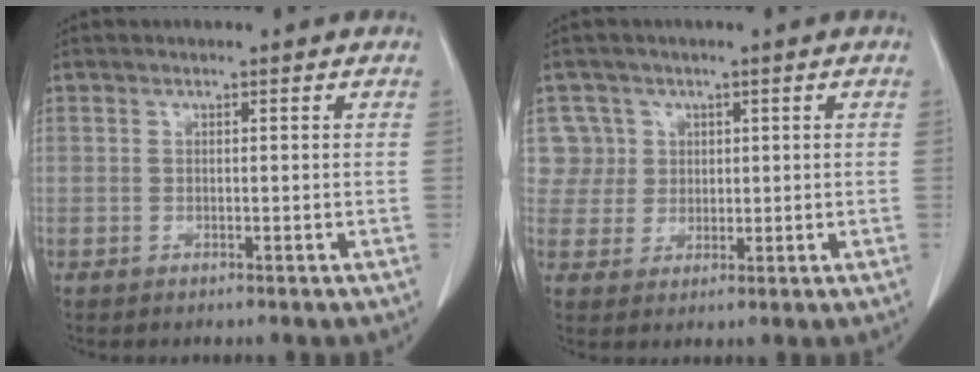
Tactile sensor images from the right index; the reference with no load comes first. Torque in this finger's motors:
{"motor_torque": [-0.40, 0.31, -0.20, -0.02]}